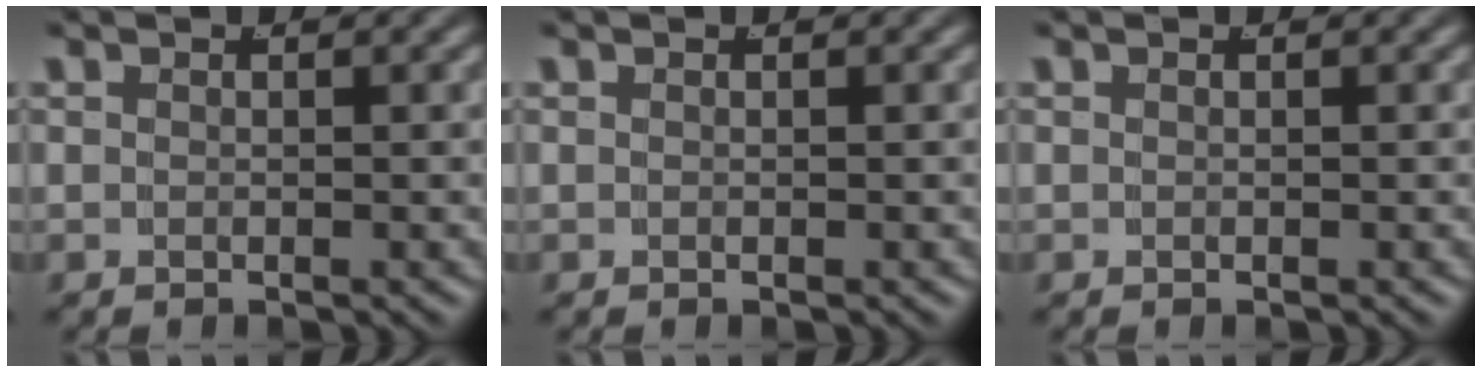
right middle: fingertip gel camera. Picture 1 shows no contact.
{"total": 0.0}
{"total": 0.0}